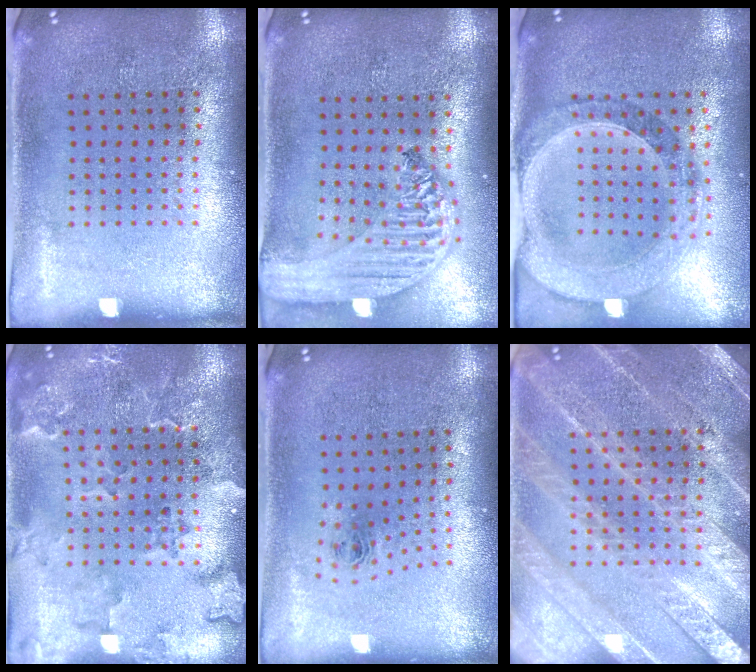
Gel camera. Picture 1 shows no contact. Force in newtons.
{"total": 3.1, "press": 2.4, "slide": 1.9}
{"total": 1.5, "press": 1.4, "slide": 0.4}
{"total": 2.3, "press": 2.1, "slide": 0.8}
{"total": 0.8, "press": 0.3, "slide": 0.7}
{"total": 5.2, "press": 5.1, "slide": 0.7}